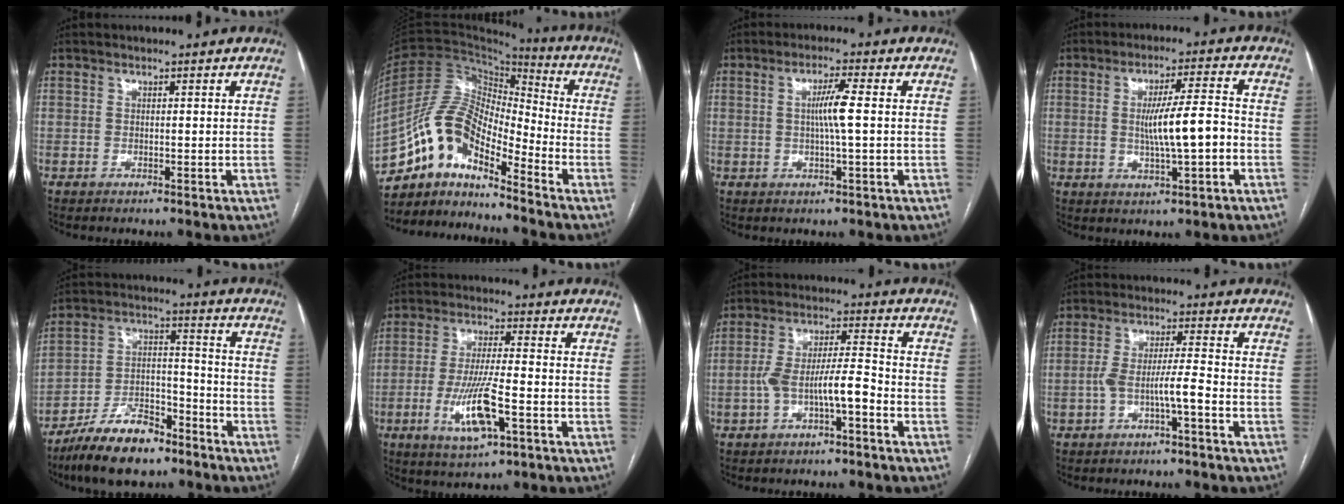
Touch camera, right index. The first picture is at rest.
{"total": 12.7, "force": [-9.7, 3.7, 7.2], "torque": [-0.137, 0.041, -0.181]}
{"total": 4.6, "force": [0.2, -0.3, 4.6], "torque": [-0.082, 0.001, 0.005]}
{"total": 8.4, "force": [-1.1, 0.7, 8.3], "torque": [-0.142, 0.007, -0.016]}
{"total": 12.8, "force": [-9.5, 4.5, 7.3], "torque": [-0.129, 0.008, -0.171]}
{"total": 9.9, "force": [-3.5, 1.6, 9.1], "torque": [-0.180, -0.010, -0.059]}
{"total": 7.4, "force": [-2.9, 1.3, 6.7], "torque": [-0.128, 0.027, -0.047]}
{"total": 5.2, "force": [-2.1, 0.0, 4.7], "torque": [-0.091, 0.018, -0.035]}